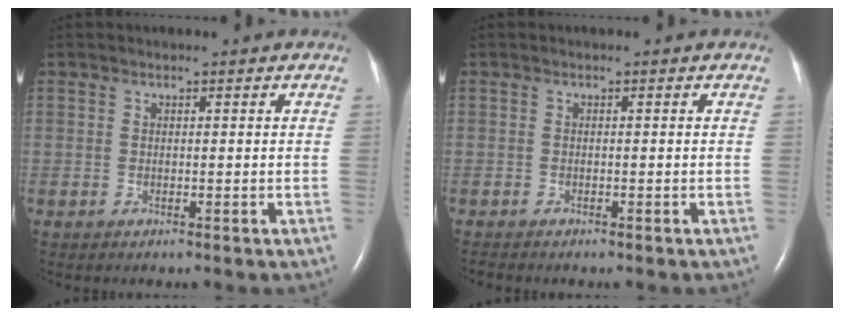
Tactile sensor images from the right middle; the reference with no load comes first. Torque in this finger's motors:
{"motor_torque": [0.36, -0.45, -0.01, 0.02]}